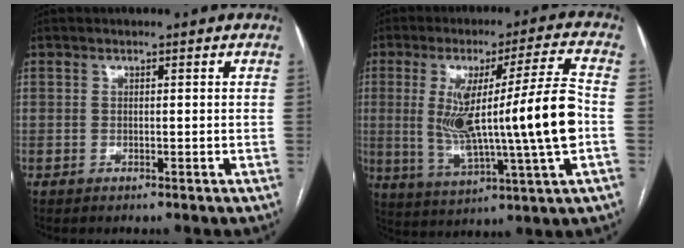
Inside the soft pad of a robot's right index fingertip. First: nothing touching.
{"total": 17.7, "force": [-0.5, 0.0, 17.7], "torque": [-0.318, 0.004, -0.006]}